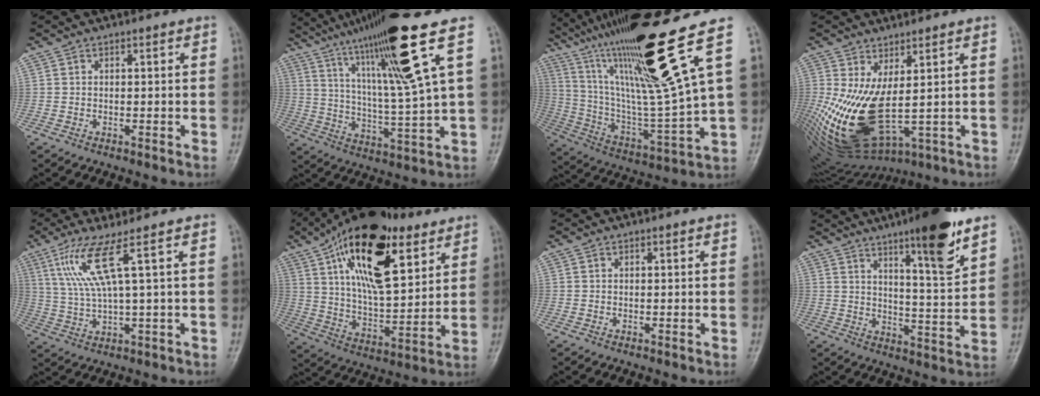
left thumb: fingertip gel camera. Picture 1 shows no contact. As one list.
[{"total": 18.7, "force": [9.9, -0.2, 15.9], "torque": [-0.263, -0.038, 0.171]}, {"total": 25.2, "force": [14.3, 0.7, 20.7], "torque": [-0.358, -0.065, 0.257]}, {"total": 15.4, "force": [0.4, 6.6, 13.9], "torque": [-0.274, -0.028, 0.039]}, {"total": 8.2, "force": [3.6, -0.3, 7.3], "torque": [-0.178, -0.015, 0.085]}, {"total": 24.0, "force": [11.6, 10.5, 18.2], "torque": [-0.288, -0.034, 0.199]}, {"total": 0.0}, {"total": 13.6, "force": [8.6, 2.1, 10.3], "torque": [-0.139, -0.056, 0.131]}]